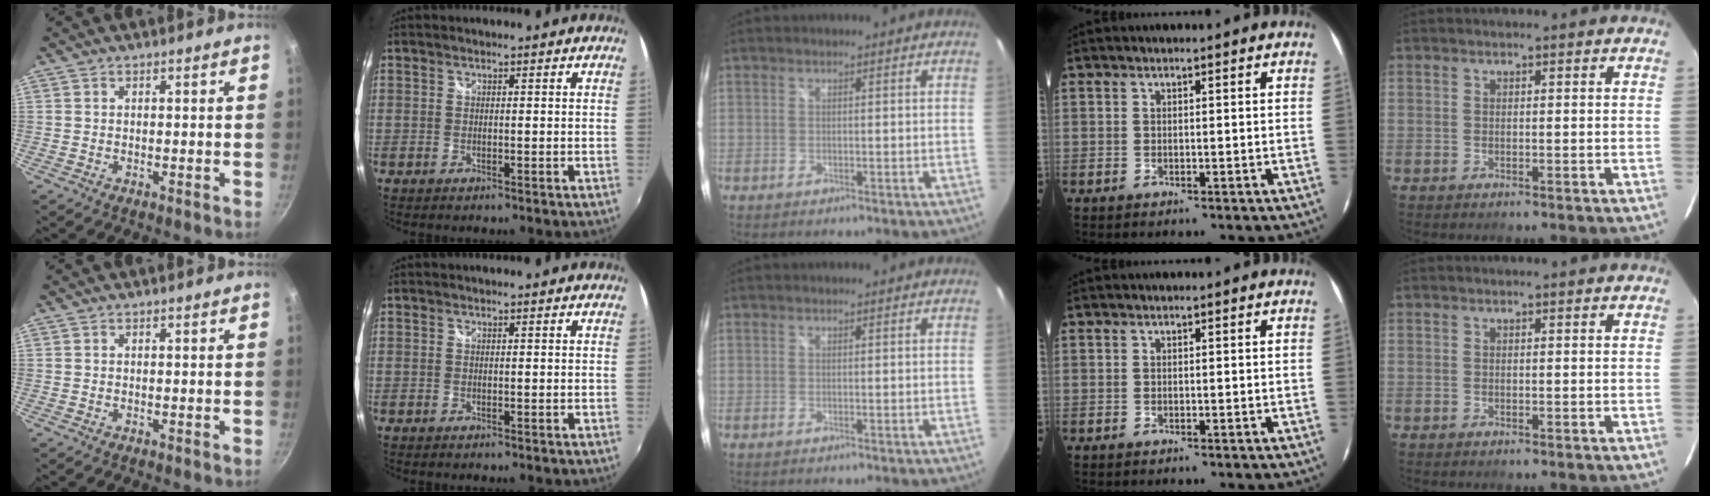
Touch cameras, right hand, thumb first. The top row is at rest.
{}